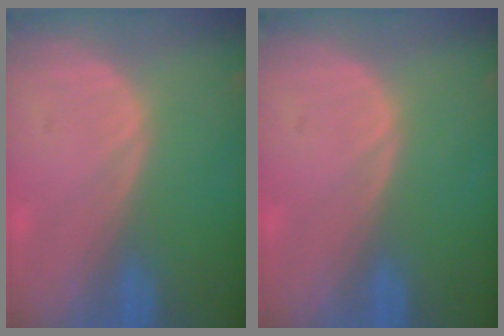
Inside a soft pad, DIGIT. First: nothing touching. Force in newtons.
{"total": 0.0}